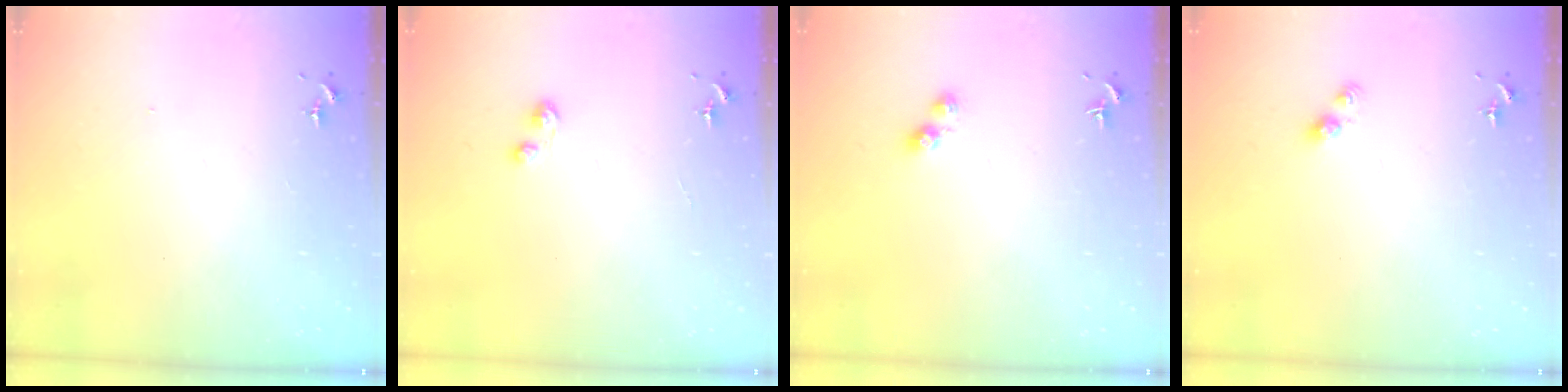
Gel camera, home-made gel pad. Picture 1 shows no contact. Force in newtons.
{"total": 2.5, "press": 2.5, "slide": 0.2}
{"total": 2.2, "press": 2.2, "slide": 0.6}
{"total": 3.5, "press": 3.5, "slide": 0.2}